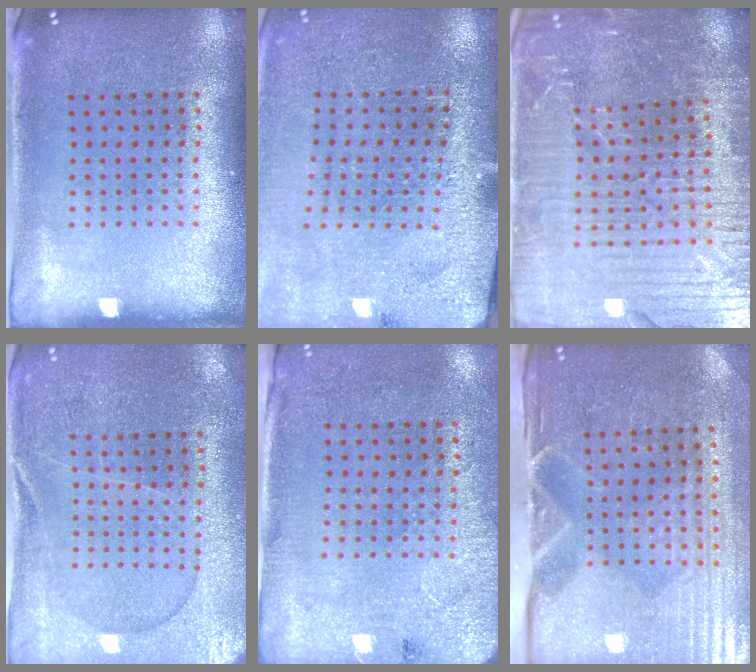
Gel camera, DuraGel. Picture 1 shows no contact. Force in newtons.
{"total": 3.0, "press": 3.0, "slide": 0.4}
{"total": 4.9, "press": 4.6, "slide": 1.7}
{"total": 0.8, "press": 0.6, "slide": 0.5}
{"total": 2.7, "press": 2.3, "slide": 1.5}
{"total": 4.8, "press": 4.2, "slide": 2.4}